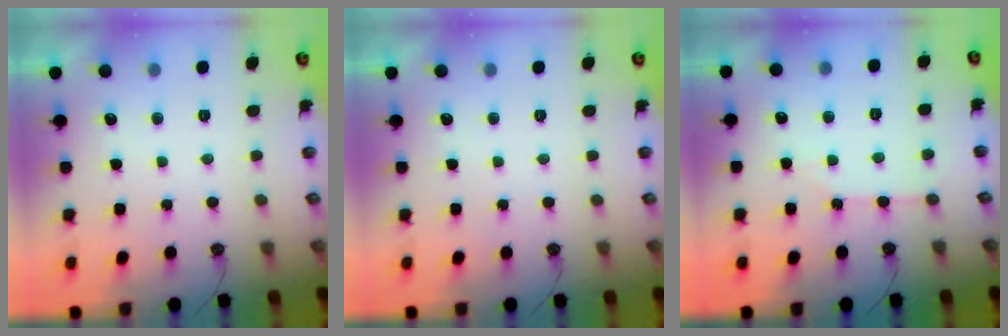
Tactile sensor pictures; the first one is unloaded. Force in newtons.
{"total": 0.0}
{"total": 2.5, "press": 2.4, "slide": 0.4}